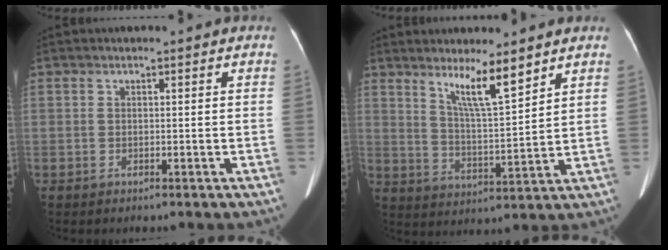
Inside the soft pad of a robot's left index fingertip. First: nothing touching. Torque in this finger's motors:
{"motor_torque": [0.31, -0.55, 0.47, 0.14]}